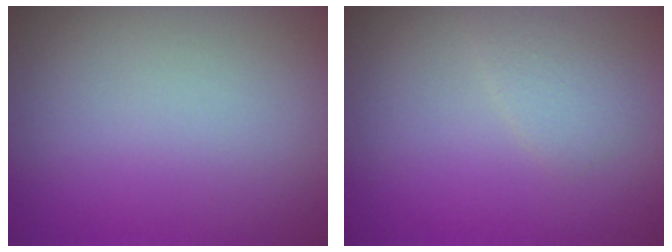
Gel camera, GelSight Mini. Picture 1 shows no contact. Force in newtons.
{"total": 1.5, "press": 1.4, "slide": 0.1}